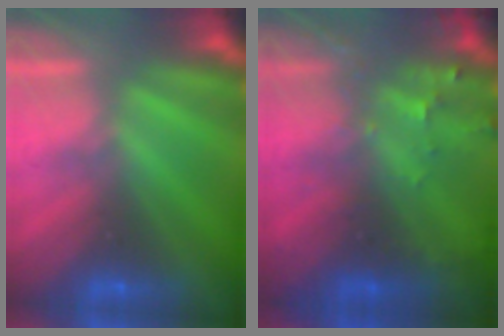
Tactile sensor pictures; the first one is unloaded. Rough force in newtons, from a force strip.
{"total": 7.7}